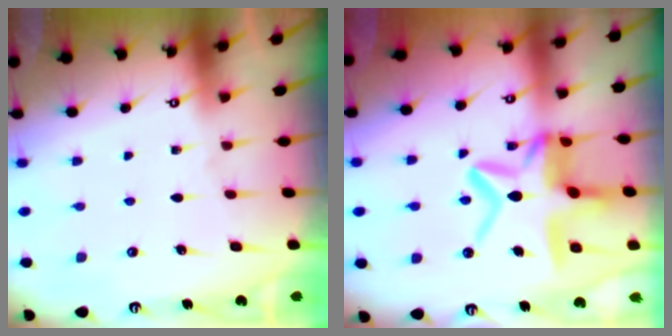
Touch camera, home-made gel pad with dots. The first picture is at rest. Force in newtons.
{"total": 15.1, "press": 15.0, "slide": 1.3}